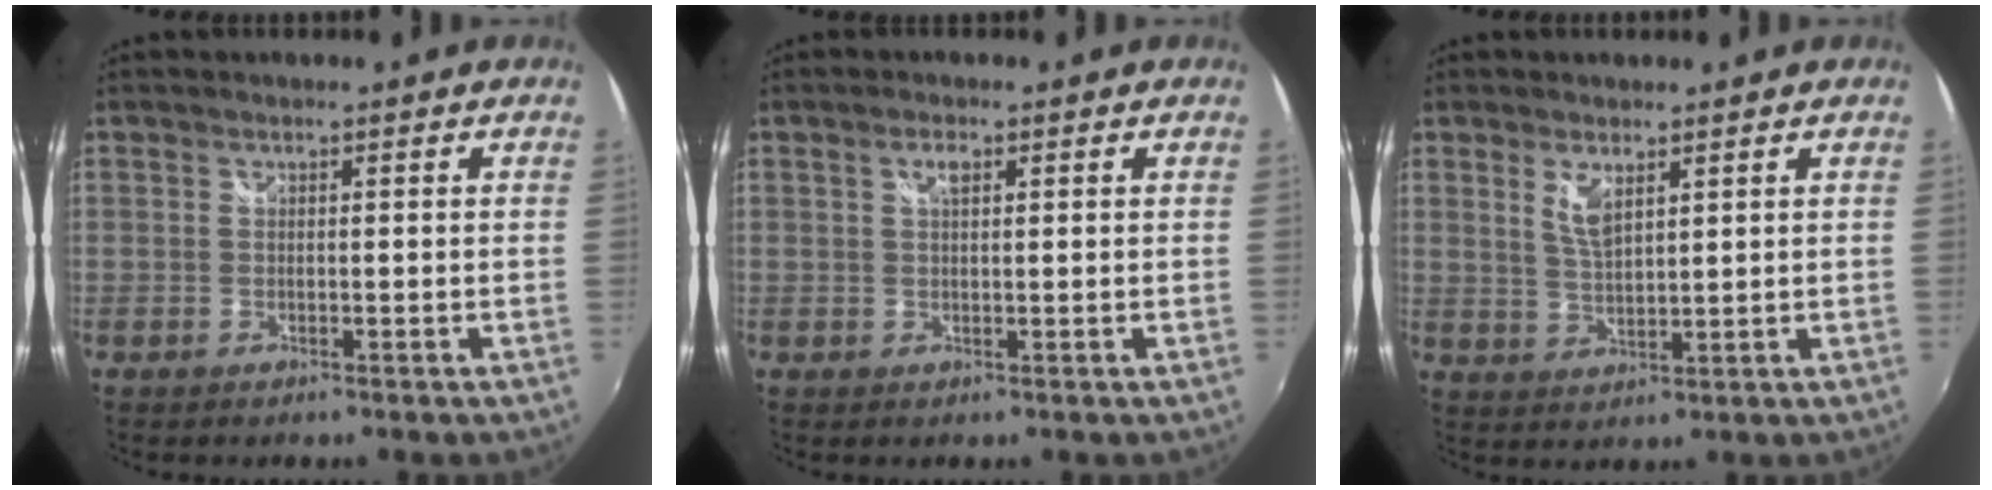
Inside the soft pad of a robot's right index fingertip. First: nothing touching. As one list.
[{"total": 2.0, "force": [0.8, 0.8, 1.6], "torque": [-0.028, 0.004, 0.013]}, {"total": 4.3, "force": [2.3, 1.5, 3.3], "torque": [-0.060, -0.005, 0.044]}]